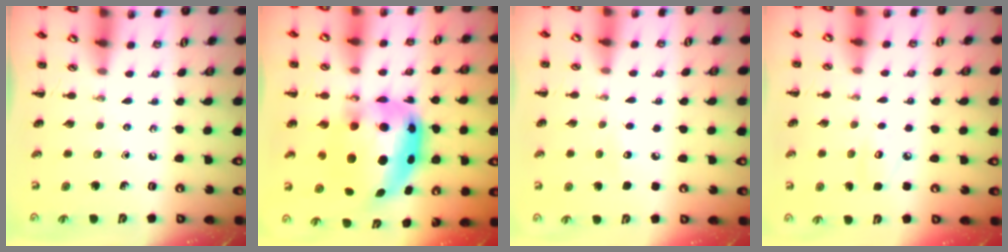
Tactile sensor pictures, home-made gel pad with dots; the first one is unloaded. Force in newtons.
{"total": 13.0, "press": 12.7, "slide": 3.1}
{"total": 5.1, "press": 5.0, "slide": 1.2}
{"total": 3.8, "press": 3.6, "slide": 1.1}